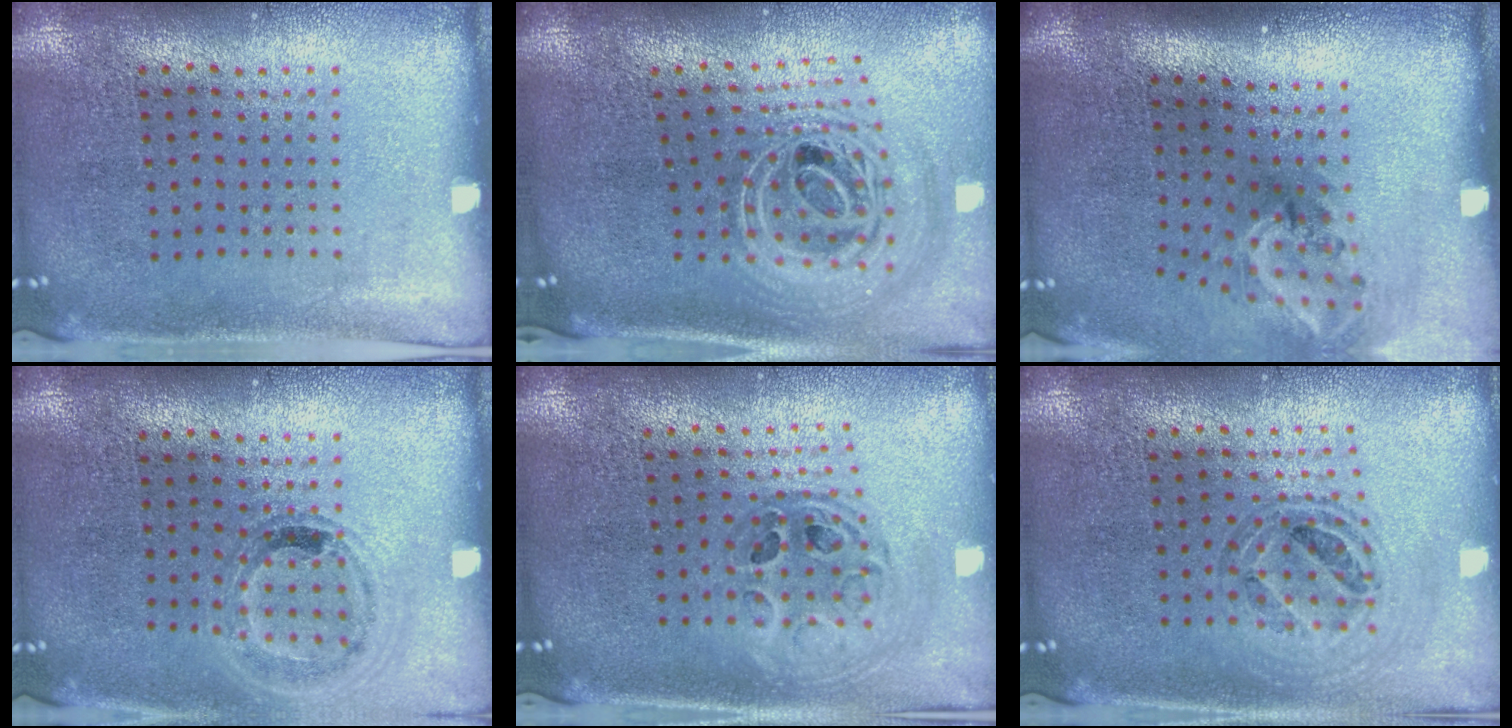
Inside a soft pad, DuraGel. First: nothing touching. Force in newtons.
{"total": 2.8, "press": 1.9, "slide": 2.0}
{"total": 2.1, "press": 1.3, "slide": 1.6}
{"total": 0.9, "press": 0.9, "slide": 0.1}
{"total": 1.0, "press": 0.9, "slide": 0.3}
{"total": 0.7, "press": 0.7, "slide": 0.0}